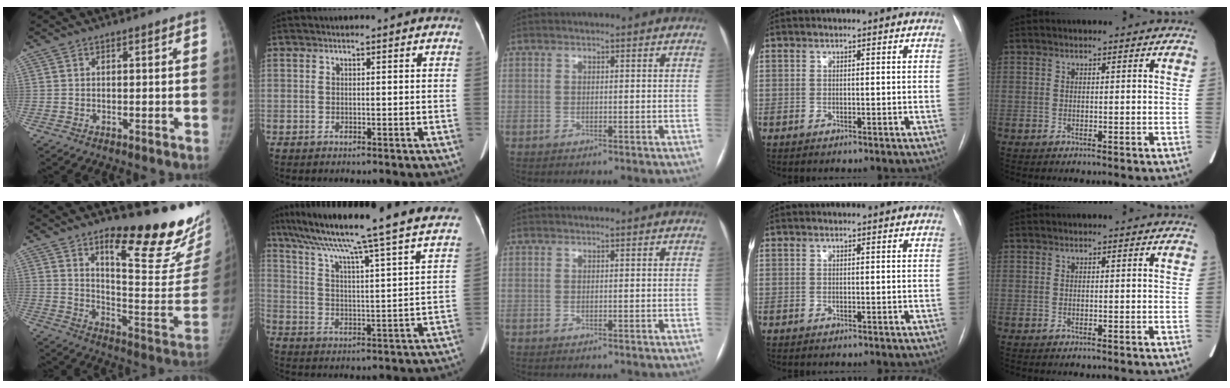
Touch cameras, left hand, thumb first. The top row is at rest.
{"thumb": {"total": 24.1, "force": [17.1, 5.7, 16.1], "torque": [-0.182, -0.131, 0.245]}, "index": {"total": 31.6, "force": [26.5, 0.6, 17.2], "torque": [-0.274, -0.042, 0.349]}}